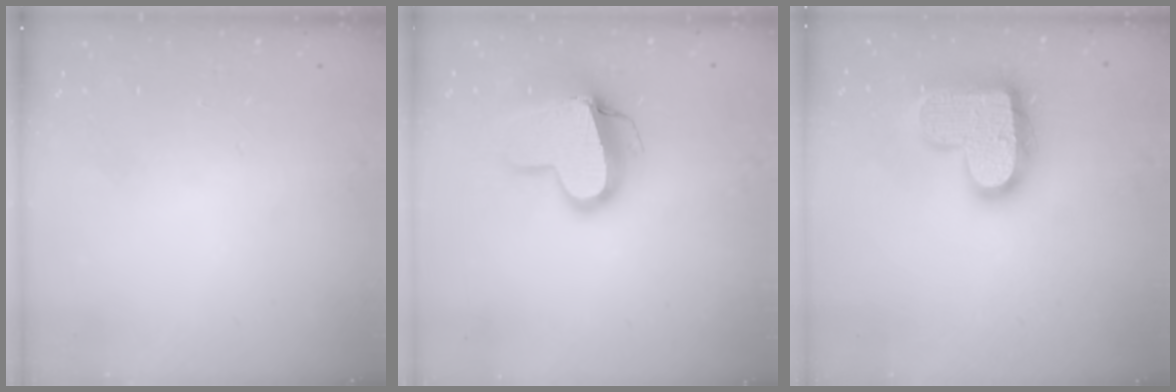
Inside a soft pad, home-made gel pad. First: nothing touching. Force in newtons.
{"total": 13.3, "press": 13.2, "slide": 1.3}
{"total": 17.6, "press": 17.5, "slide": 1.0}